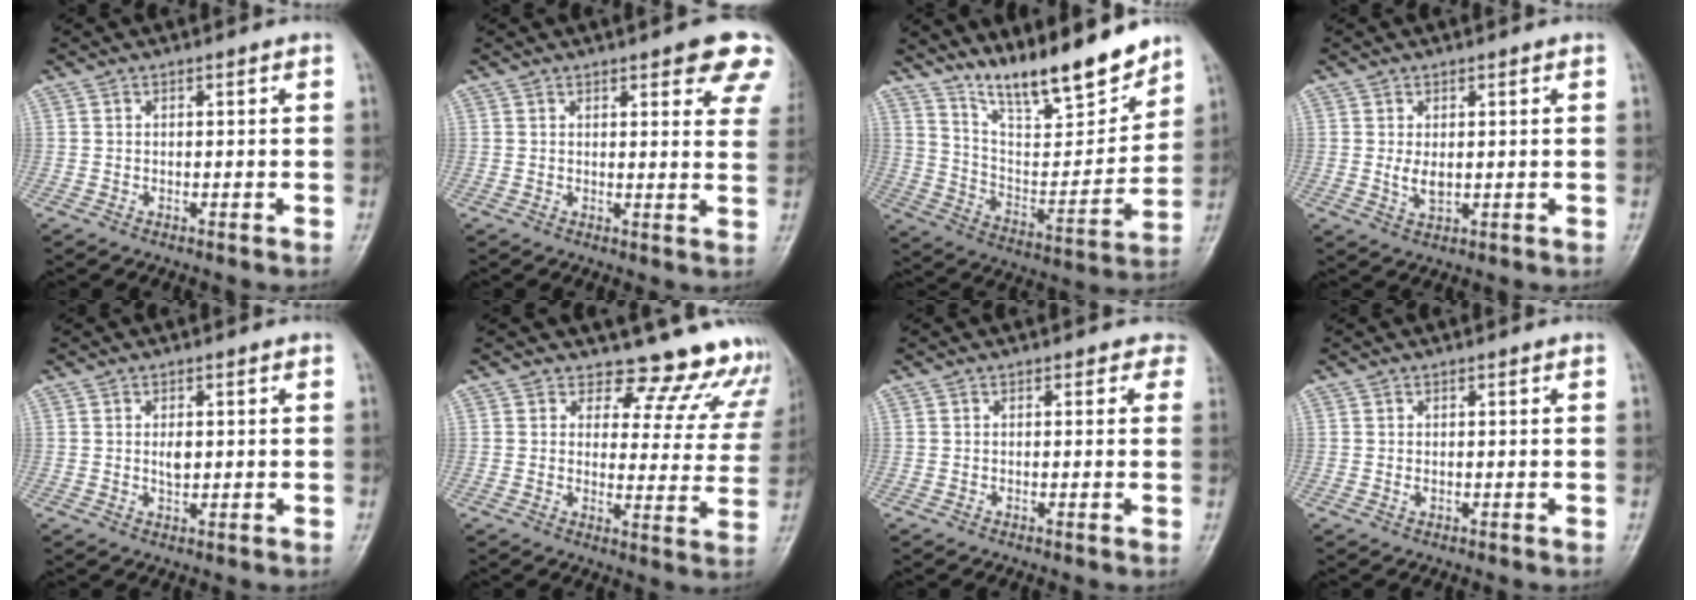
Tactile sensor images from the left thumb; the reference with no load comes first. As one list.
[{"total": 10.1, "force": [6.2, 3.3, 7.2], "torque": [-0.049, -0.023, 0.064]}, {"total": 17.5, "force": [14.4, 3.8, 9.2], "torque": [-0.112, -0.093, 0.255]}, {"total": 2.8, "force": [0.4, 1.6, 2.3], "torque": [-0.039, -0.009, 0.014]}, {"total": 2.1, "force": [0.3, 1.1, 1.7], "torque": [-0.027, -0.004, 0.007]}, {"total": 13.9, "force": [13.0, 4.9, 1.1], "torque": [0.040, -0.121, 0.124]}, {"total": 2.1, "force": [1.4, 1.5, 0.2], "torque": [0.024, -0.005, -0.005]}, {"total": 0.6, "force": [0.1, 0.4, 0.4], "torque": [-0.007, -0.001, 0.002]}]